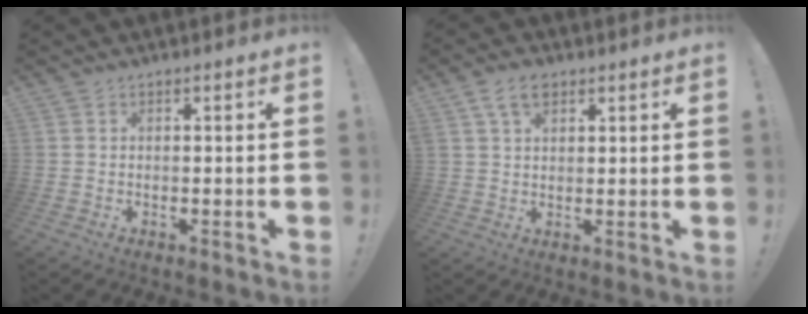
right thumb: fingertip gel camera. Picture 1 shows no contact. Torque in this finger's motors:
{"motor_torque": [-0.12, 0.38, 0.80, 0.09, 0.06]}